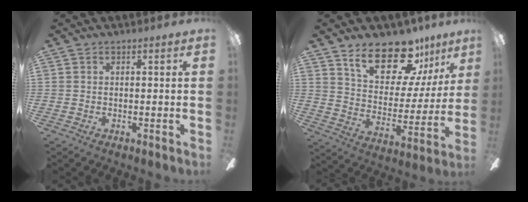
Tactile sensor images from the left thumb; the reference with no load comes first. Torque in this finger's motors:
{"motor_torque": [1.34, 1.00, 1.09, -1.35, 0.08]}